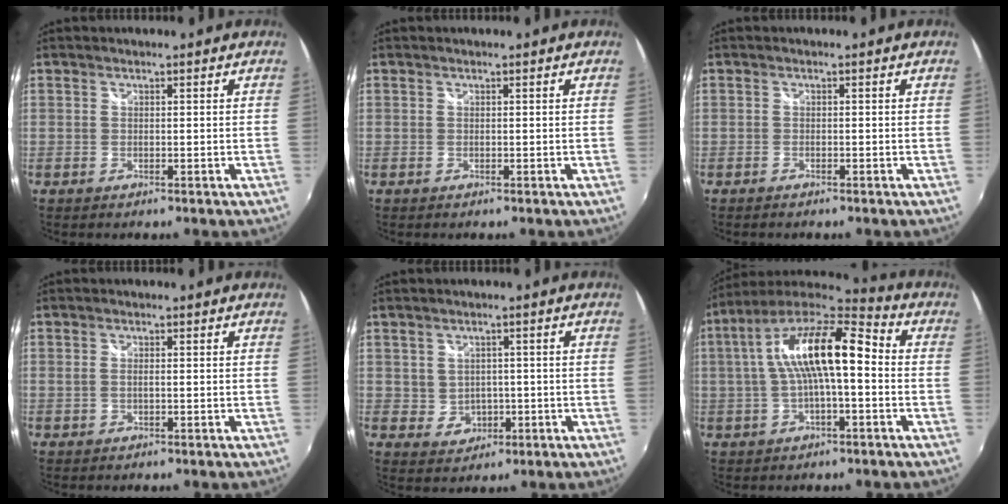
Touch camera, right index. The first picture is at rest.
{"total": 0.0}
{"total": 0.9, "force": [-0.7, 0.3, 0.3], "torque": [-0.008, -0.003, -0.016]}
{"total": 1.1, "force": [-0.1, 0.4, 1.0], "torque": [-0.023, 0.000, -0.002]}
{"total": 4.3, "force": [0.0, 4.1, 1.1], "torque": [-0.025, 0.007, 0.012]}
{"total": 16.1, "force": [0.7, 4.9, 15.3], "torque": [-0.279, 0.024, 0.004]}